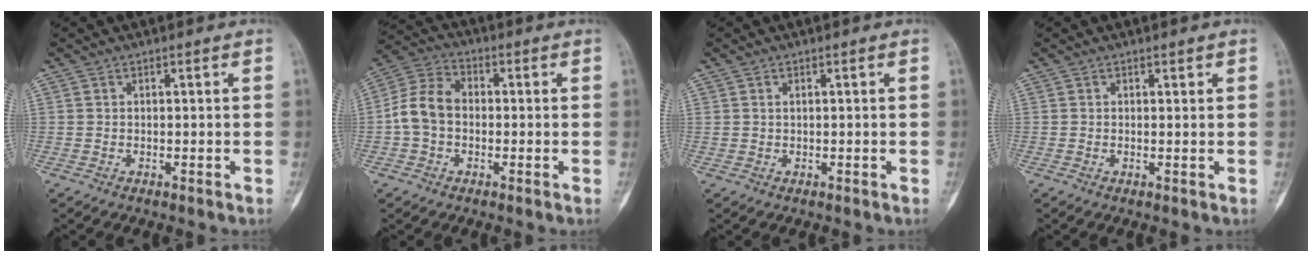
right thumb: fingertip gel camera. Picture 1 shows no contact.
{"total": 8.6, "force": [-0.8, 6.5, 5.6], "torque": [-0.097, 0.029, -0.027]}
{"total": 0.8, "force": [0.3, 0.6, 0.5], "torque": [-0.003, 0.002, 0.006]}
{"total": 0.7, "force": [0.5, 0.4, 0.3], "torque": [0.006, -0.003, 0.005]}